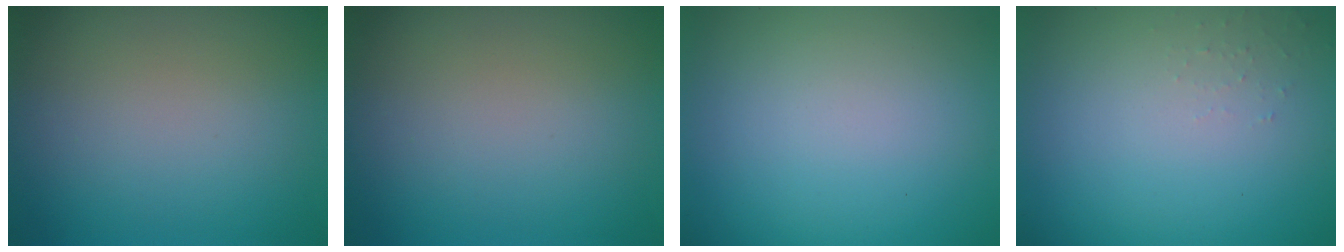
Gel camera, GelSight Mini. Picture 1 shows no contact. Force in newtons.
{"total": 0.0}
{"total": 0.0}
{"total": 0.7, "press": 0.7, "slide": 0.1}